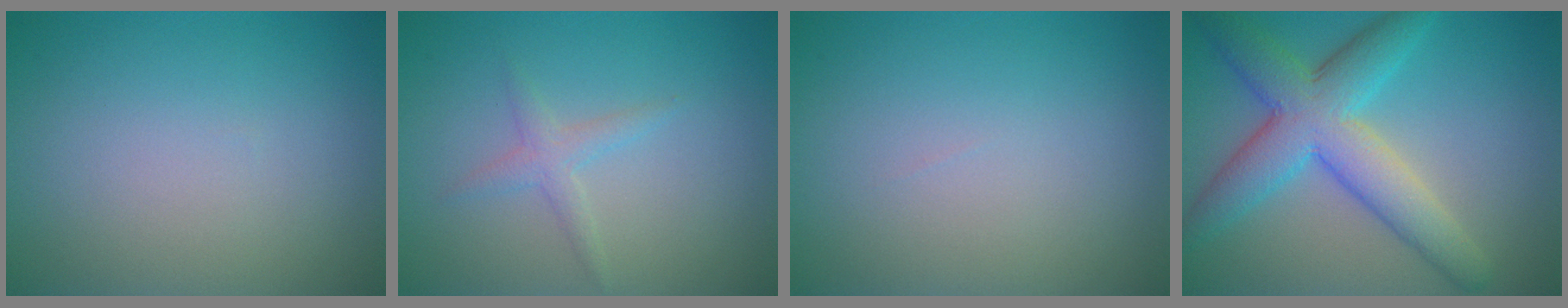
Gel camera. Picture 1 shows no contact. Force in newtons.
{"total": 1.5, "press": 1.5, "slide": 0.1}
{"total": 0.0}
{"total": 7.5, "press": 7.5, "slide": 0.2}